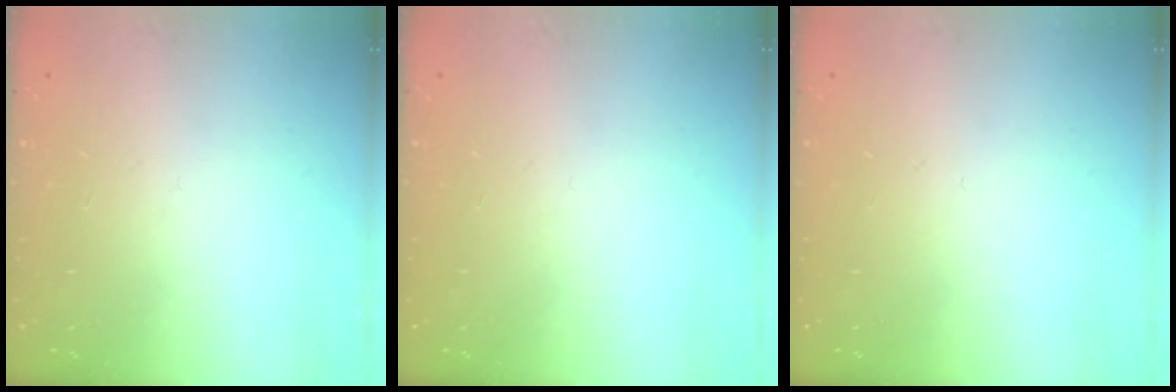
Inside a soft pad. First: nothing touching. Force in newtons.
{"total": 0.0}
{"total": 0.0}